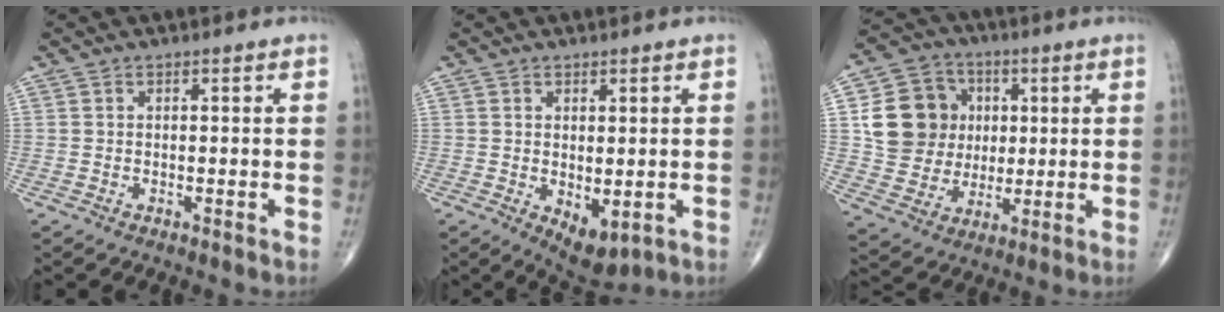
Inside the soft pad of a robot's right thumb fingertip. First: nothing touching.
{"total": 6.0, "force": [-1.2, 3.1, 5.1], "torque": [-0.066, -0.011, 0.000]}
{"total": 14.6, "force": [2.5, 13.0, 6.2], "torque": [-0.081, 0.008, 0.050]}